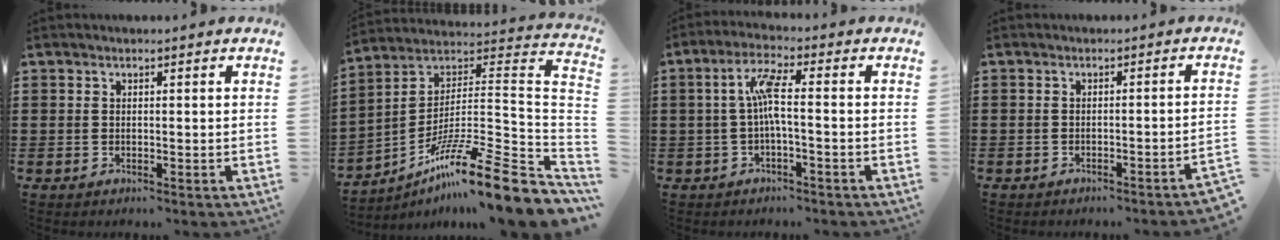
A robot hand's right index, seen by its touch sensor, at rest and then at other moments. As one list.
[{"total": 15.5, "force": [-10.6, 0.0, 11.2], "torque": [-0.181, 0.014, -0.193]}, {"total": 5.1, "force": [-0.3, 0.8, 5.0], "torque": [-0.104, 0.003, -0.012]}, {"total": 1.3, "force": [-1.3, -0.2, 0.4], "torque": [-0.009, 0.001, -0.026]}]